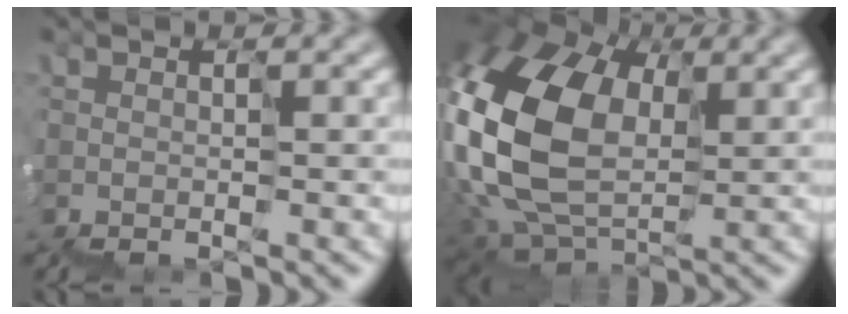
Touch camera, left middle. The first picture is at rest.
{"total": 11.2, "force": [2.5, 8.1, 7.3], "torque": [-0.212, 0.023, 0.046]}